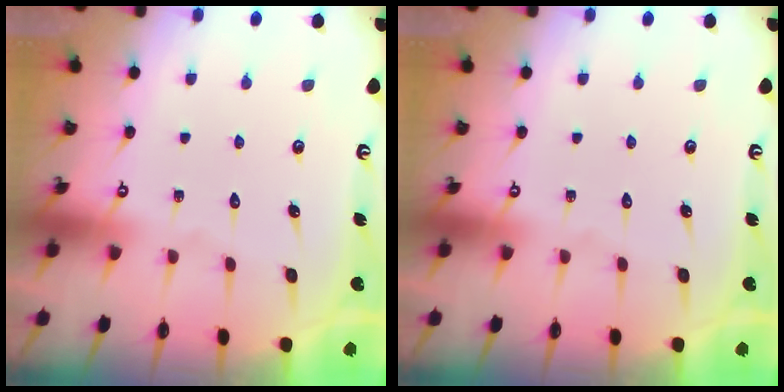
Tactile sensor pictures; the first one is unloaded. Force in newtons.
{"total": 0.0}